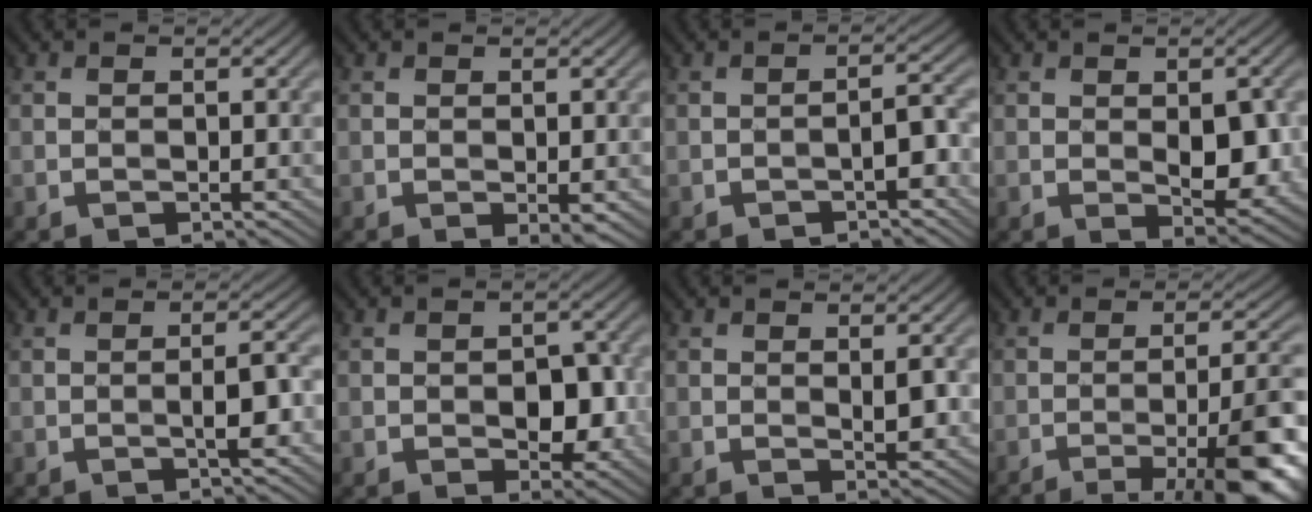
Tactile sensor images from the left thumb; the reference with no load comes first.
{"total": 1.4, "force": [-0.1, 0.6, 1.2], "torque": [-0.019, -0.005, 0.001]}
{"total": 2.3, "force": [-1.5, 0.5, 1.7], "torque": [-0.025, 0.011, -0.027]}
{"total": 4.9, "force": [-0.3, 2.3, 4.3], "torque": [-0.068, -0.007, 0.000]}
{"total": 2.7, "force": [-1.0, 0.2, 2.5], "torque": [-0.041, 0.008, -0.023]}
{"total": 4.8, "force": [-1.0, 2.9, 3.7], "torque": [-0.054, -0.007, -0.013]}
{"total": 2.1, "force": [0.3, 0.8, 1.9], "torque": [-0.031, -0.006, 0.007]}
{"total": 13.5, "force": [-6.8, 3.1, 11.3], "torque": [-0.123, 0.017, -0.096]}